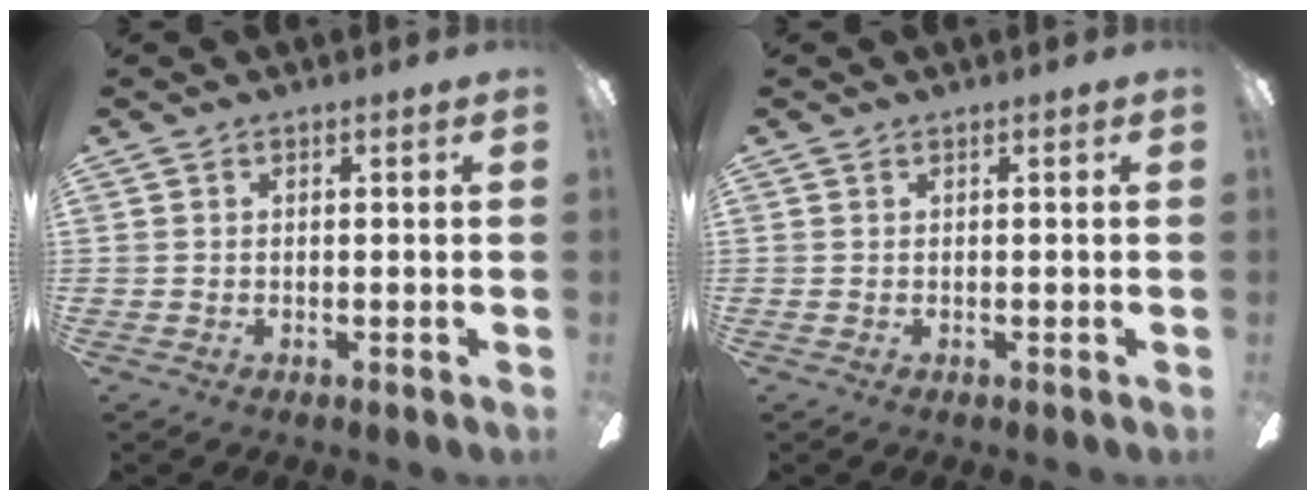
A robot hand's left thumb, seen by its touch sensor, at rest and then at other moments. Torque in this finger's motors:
{"motor_torque": [0.00, 0.00, 0.12, -0.12, 0.00]}